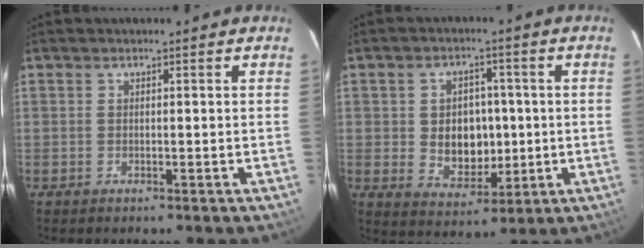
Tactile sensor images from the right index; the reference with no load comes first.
{"total": 8.9, "force": [-0.2, 6.9, 5.6], "torque": [-0.109, 0.005, 0.014]}